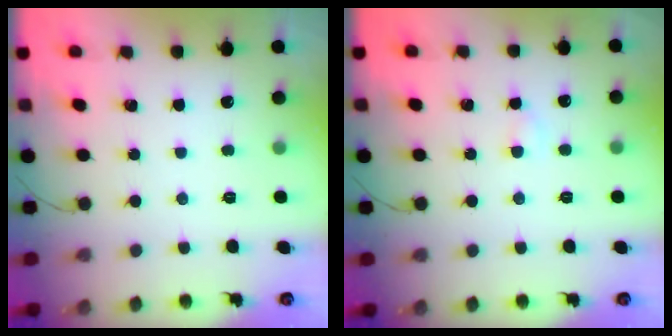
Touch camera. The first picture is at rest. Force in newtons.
{"total": 2.6, "press": 2.4, "slide": 0.8}